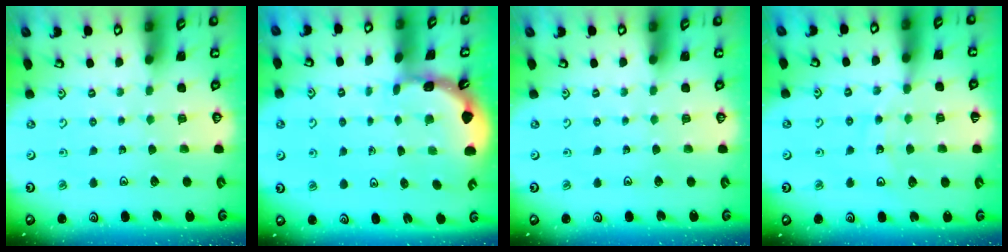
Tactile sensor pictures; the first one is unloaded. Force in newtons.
{"total": 1.7, "press": 1.7, "slide": 0.1}
{"total": 0.0}
{"total": 12.0, "press": 11.5, "slide": 3.4}